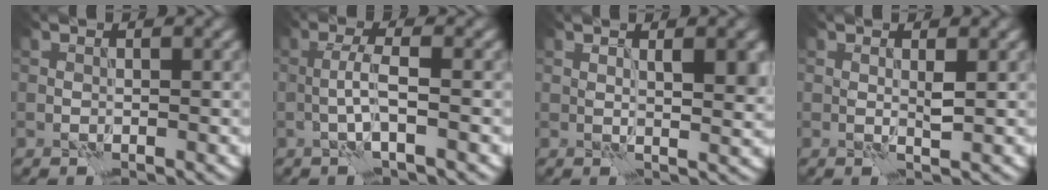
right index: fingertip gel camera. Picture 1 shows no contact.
{"total": 2.5, "force": [-0.6, 0.2, 2.5], "torque": [-0.048, 0.010, -0.016]}
{"total": 3.6, "force": [1.1, 1.0, 3.3], "torque": [-0.049, -0.001, 0.019]}
{"total": 1.1, "force": [0.3, 0.2, 1.0], "torque": [-0.021, -0.002, 0.005]}